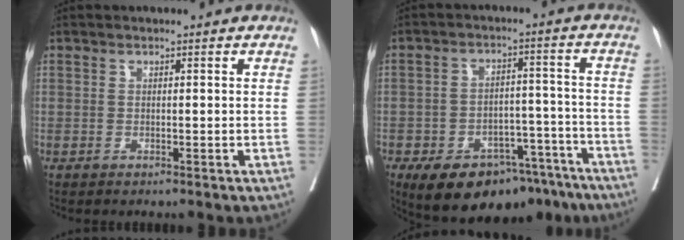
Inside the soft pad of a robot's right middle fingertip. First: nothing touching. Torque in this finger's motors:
{"motor_torque": [1.08, -1.06, 0.24, 0.06]}